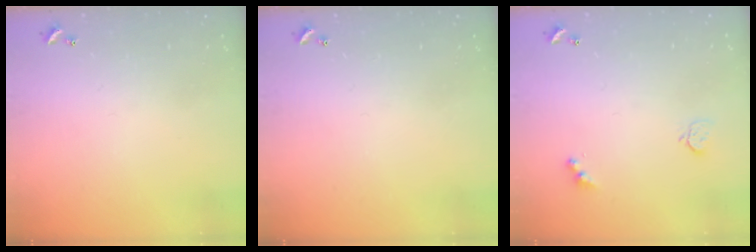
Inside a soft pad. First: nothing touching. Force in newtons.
{"total": 0.0}
{"total": 3.0, "press": 3.0, "slide": 0.5}